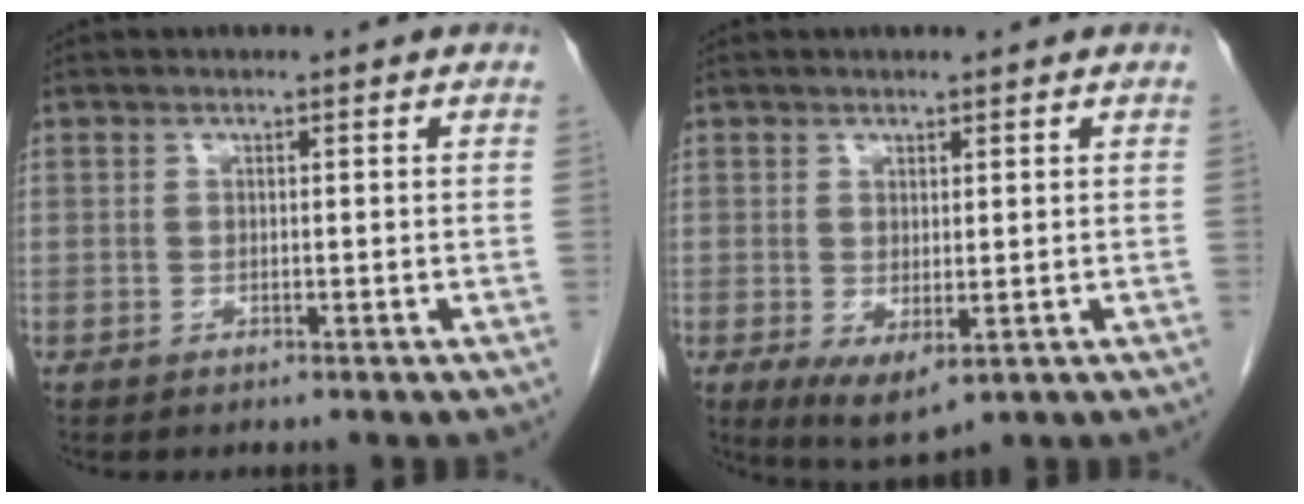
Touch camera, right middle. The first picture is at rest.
{"total": 4.7, "force": [-1.0, 1.8, 4.2], "torque": [-0.072, -0.016, -0.001]}